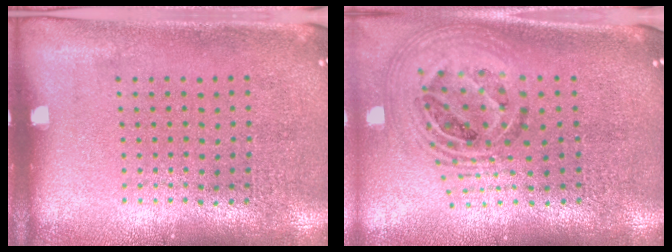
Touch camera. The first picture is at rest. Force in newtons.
{"total": 1.9, "press": 1.6, "slide": 1.1}